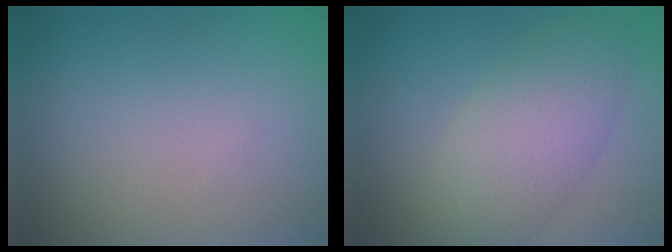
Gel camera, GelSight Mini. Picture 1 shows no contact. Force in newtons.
{"total": 5.7, "press": 5.7, "slide": 0.4}